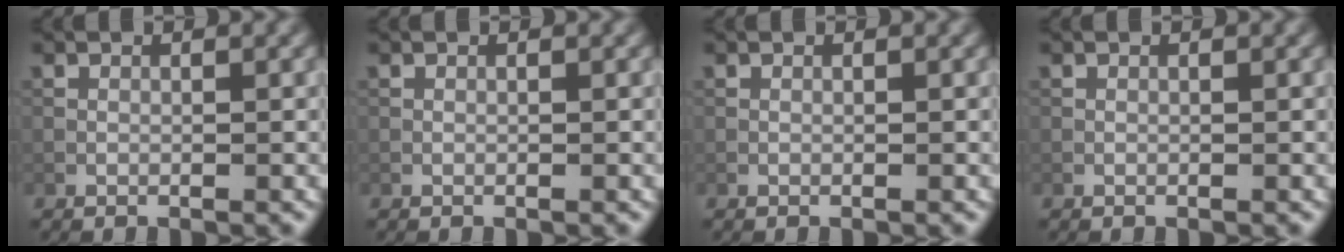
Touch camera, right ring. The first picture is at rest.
{"total": 0.0}
{"total": 0.0}
{"total": 0.0}